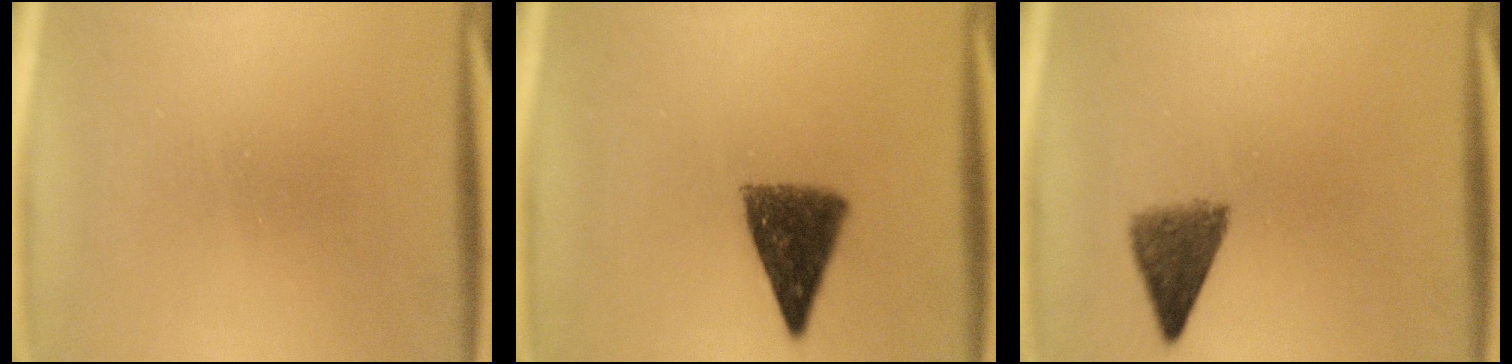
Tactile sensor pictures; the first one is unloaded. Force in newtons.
{"total": 8.9}
{"total": 5.0}